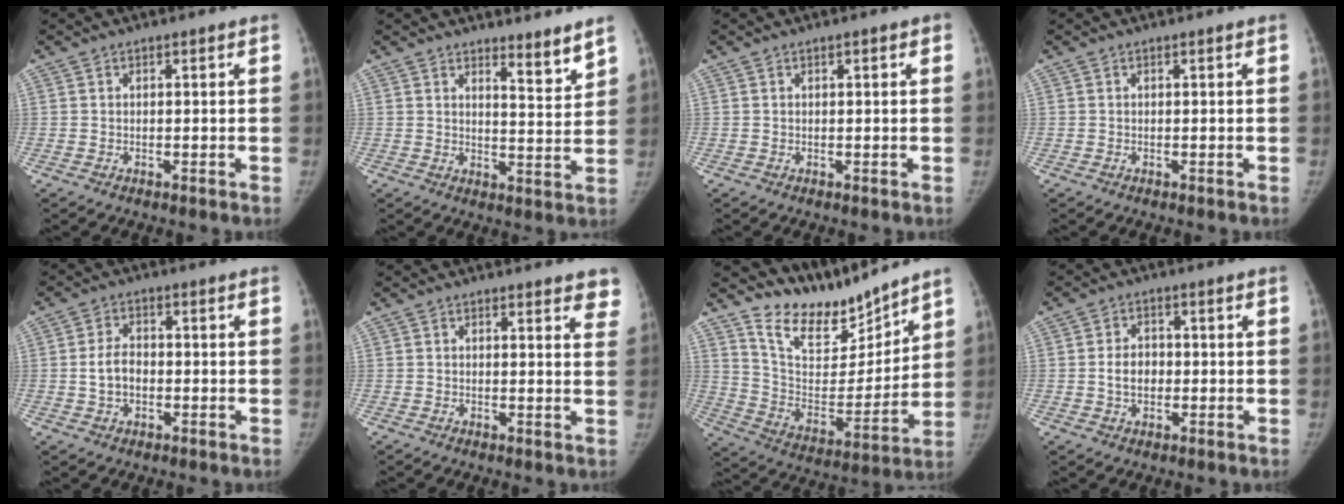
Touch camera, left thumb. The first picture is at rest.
{"total": 5.2, "force": [4.4, 0.7, 2.7], "torque": [-0.027, -0.045, 0.065]}
{"total": 1.0, "force": [0.5, 0.2, 0.9], "torque": [-0.010, 0.002, 0.005]}
{"total": 0.0}
{"total": 4.9, "force": [-0.7, 3.3, 3.5], "torque": [-0.061, 0.014, -0.014]}
{"total": 5.8, "force": [4.9, 1.7, 2.5], "torque": [0.004, -0.022, 0.038]}
{"total": 15.2, "force": [13.9, 4.6, 3.9], "torque": [-0.024, -0.107, 0.260]}
{"total": 4.5, "force": [-0.4, 3.4, 3.0], "torque": [-0.041, 0.011, -0.009]}